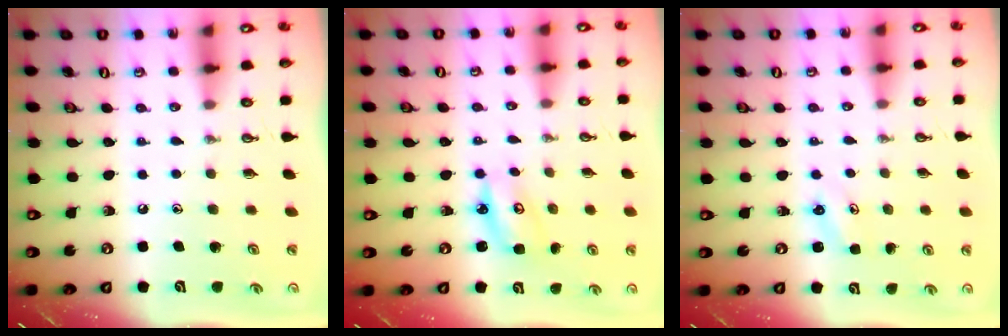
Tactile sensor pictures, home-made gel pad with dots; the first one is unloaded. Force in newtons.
{"total": 4.3, "press": 4.3, "slide": 0.4}
{"total": 2.9, "press": 2.9, "slide": 0.3}